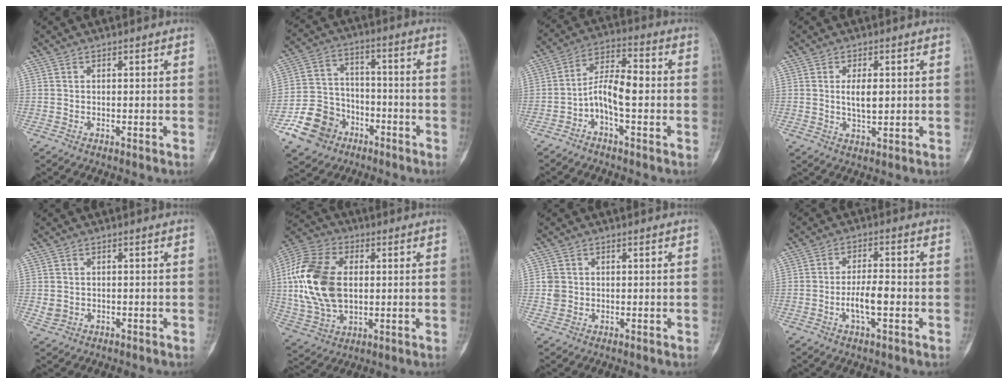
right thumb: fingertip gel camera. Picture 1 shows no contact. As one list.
[{"total": 11.9, "force": [-5.7, 9.6, 4.2], "torque": [-0.053, 0.047, -0.094]}, {"total": 8.4, "force": [-2.0, 3.7, 7.3], "torque": [-0.126, 0.043, -0.040]}, {"total": 4.6, "force": [0.6, 2.0, 4.0], "torque": [-0.063, -0.007, 0.013]}, {"total": 2.1, "force": [-0.4, 1.9, 0.9], "torque": [-0.015, 0.006, 0.001]}, {"total": 20.3, "force": [1.8, 13.0, 15.5], "torque": [-0.317, 0.003, 0.036]}, {"total": 2.6, "force": [0.1, 2.3, 1.0], "torque": [-0.010, 0.003, 0.002]}, {"total": 6.2, "force": [-1.8, 2.2, 5.5], "torque": [-0.098, 0.015, -0.033]}]